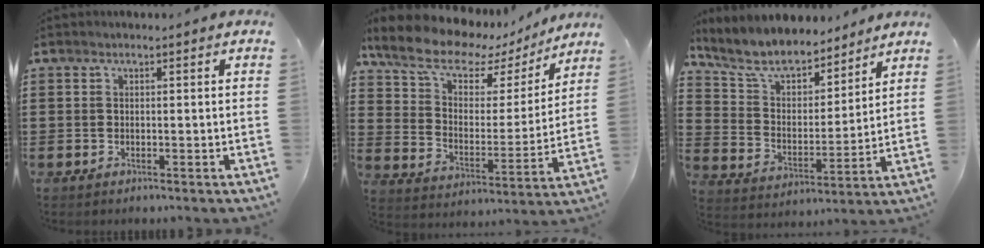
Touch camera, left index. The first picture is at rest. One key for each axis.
{"total": 10.1, "fx": 7.8, "fy": 4.4, "fz": 4.6, "tx": -0.120, "ty": -0.039, "tz": 0.136}
{"total": 8.2, "fx": 7.5, "fy": 2.4, "fz": 2.0, "tx": -0.081, "ty": -0.048, "tz": 0.134}